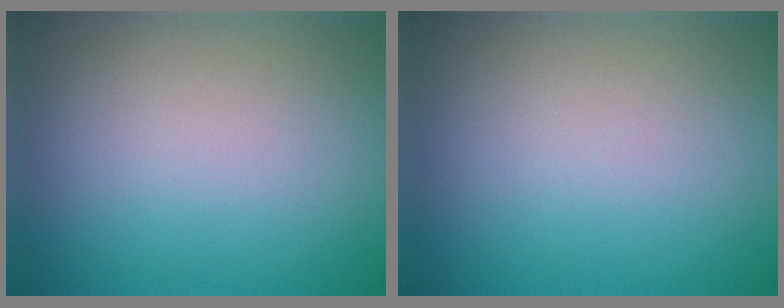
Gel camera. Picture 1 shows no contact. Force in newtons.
{"total": 0.0}